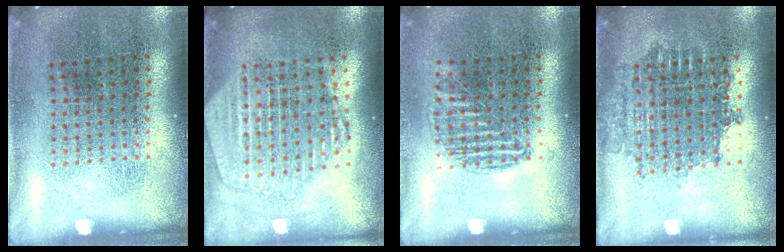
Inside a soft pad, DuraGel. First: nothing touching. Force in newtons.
{"total": 2.2, "press": 1.9, "slide": 1.1}
{"total": 0.9, "press": 0.8, "slide": 0.5}
{"total": 1.7, "press": 1.4, "slide": 1.0}